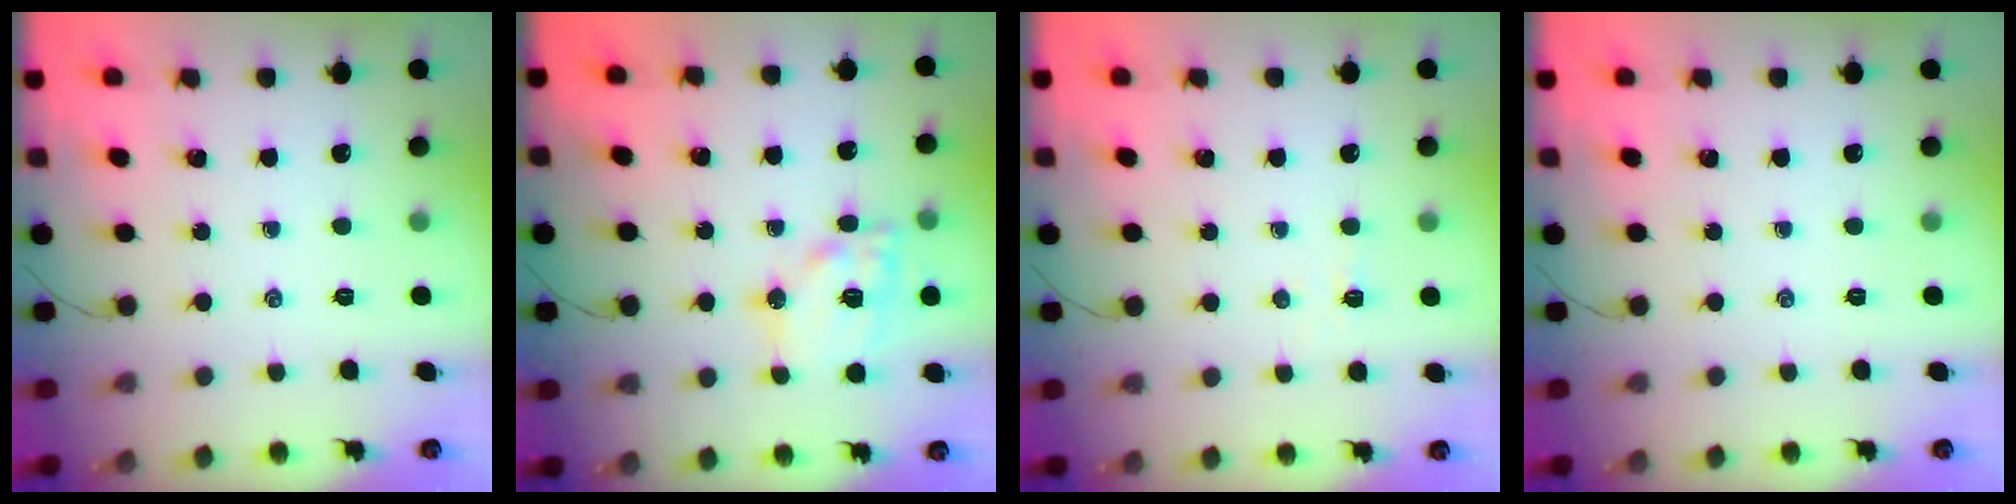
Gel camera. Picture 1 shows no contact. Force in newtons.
{"total": 15.0, "press": 14.7, "slide": 2.8}
{"total": 2.6, "press": 2.5, "slide": 0.8}
{"total": 0.0}